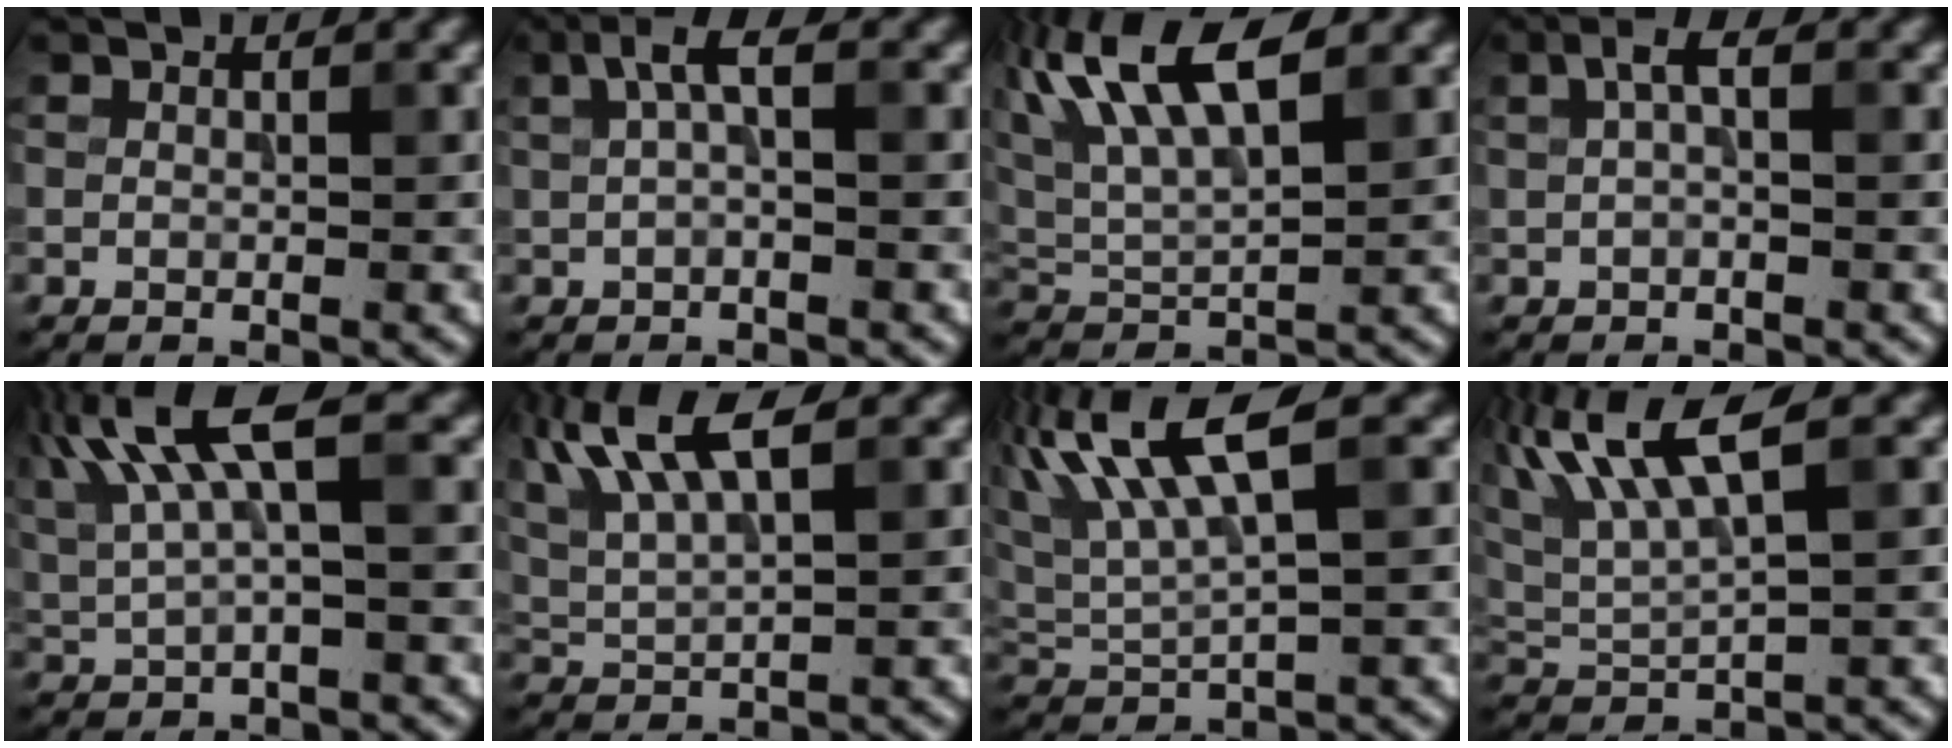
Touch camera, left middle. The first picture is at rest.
{"total": 2.4, "force": [0.7, 0.6, 2.3], "torque": [-0.043, 0.008, 0.010]}
{"total": 10.2, "force": [5.4, 3.6, 7.9], "torque": [-0.159, 0.027, 0.092]}
{"total": 1.8, "force": [0.4, 0.5, 1.7], "torque": [-0.034, 0.008, 0.004]}
{"total": 7.8, "force": [3.6, 1.9, 6.6], "torque": [-0.144, 0.017, 0.073]}
{"total": 8.2, "force": [4.3, 2.4, 6.6], "torque": [-0.140, 0.019, 0.082]}
{"total": 8.5, "force": [4.0, 2.2, 7.1], "torque": [-0.143, 0.021, 0.073]}
{"total": 7.4, "force": [3.9, 1.9, 6.0], "torque": [-0.117, 0.019, 0.072]}